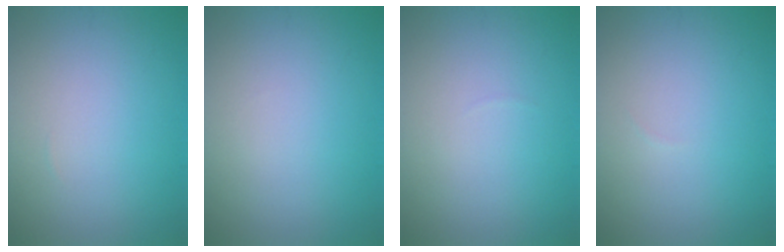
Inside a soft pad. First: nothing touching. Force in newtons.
{"total": 0.0}
{"total": 0.0}
{"total": 0.0}